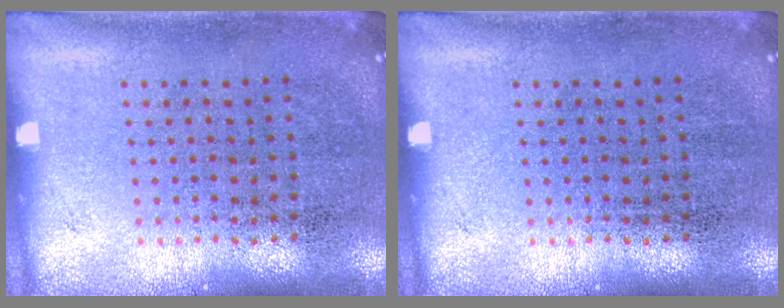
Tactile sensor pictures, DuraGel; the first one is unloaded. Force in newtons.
{"total": 0.0}